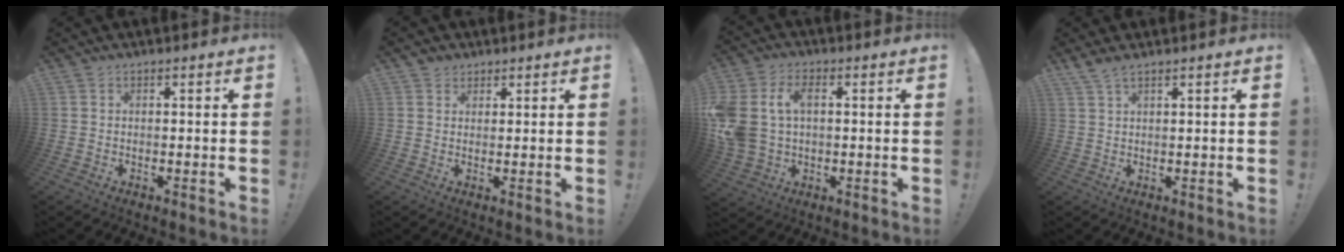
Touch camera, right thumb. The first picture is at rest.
{"total": 2.6, "force": [1.7, 1.9, 0.2], "torque": [0.000, -0.005, 0.031]}
{"total": 11.5, "force": [2.1, 8.2, 7.8], "torque": [-0.180, 0.000, 0.040]}
{"total": 2.6, "force": [2.1, 0.2, 1.5], "torque": [-0.041, -0.005, 0.040]}